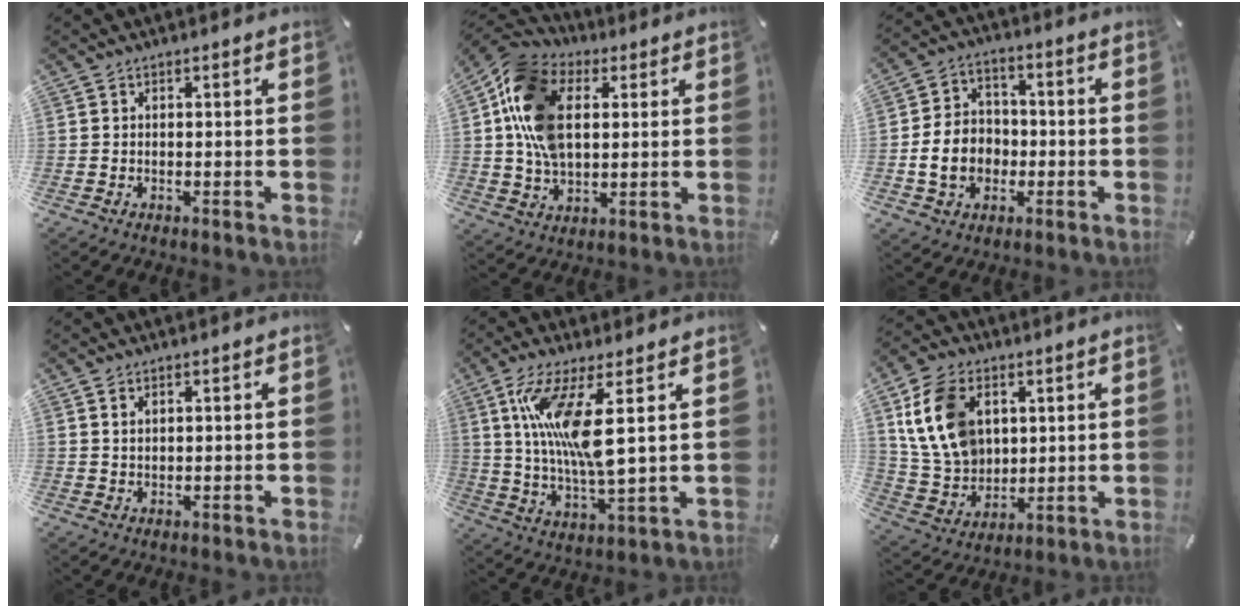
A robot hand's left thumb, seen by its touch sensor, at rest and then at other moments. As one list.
[{"total": 17.1, "force": [3.4, 12.2, 11.5], "torque": [-0.255, 0.010, 0.063]}, {"total": 10.1, "force": [-2.3, 8.4, 5.1], "torque": [-0.110, 0.019, -0.043]}, {"total": 1.5, "force": [0.7, 1.0, 0.9], "torque": [-0.019, 0.002, 0.013]}, {"total": 14.7, "force": [4.6, 3.7, 13.5], "torque": [-0.266, -0.019, 0.075]}, {"total": 15.0, "force": [4.6, 11.6, 8.3], "torque": [-0.202, 0.000, 0.089]}]